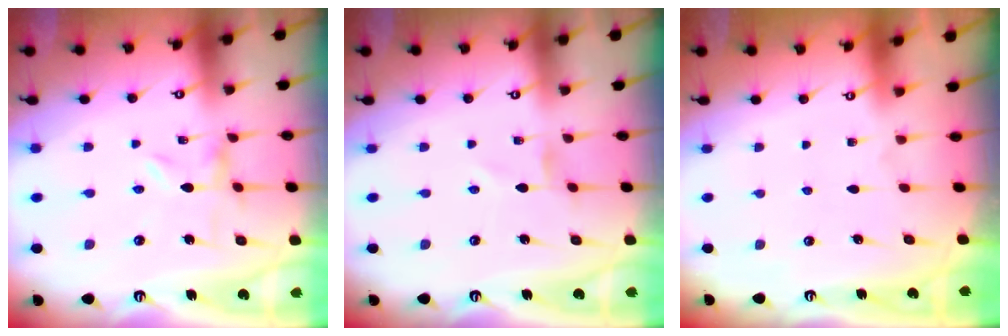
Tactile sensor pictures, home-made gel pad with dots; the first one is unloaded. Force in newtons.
{"total": 0.8, "press": 0.8, "slide": 0.2}
{"total": 1.6, "press": 1.6, "slide": 0.2}